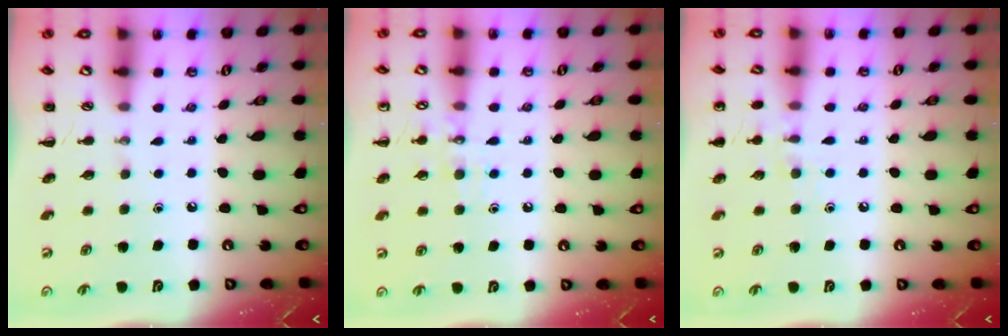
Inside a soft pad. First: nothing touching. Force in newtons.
{"total": 7.7, "press": 7.6, "slide": 1.4}
{"total": 7.6, "press": 7.3, "slide": 2.0}